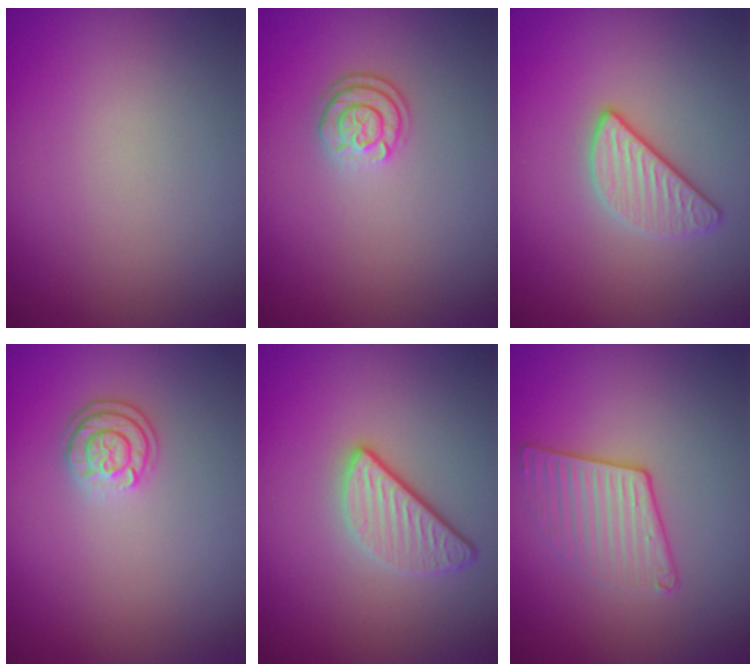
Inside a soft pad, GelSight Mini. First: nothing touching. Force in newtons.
{"total": 2.3, "press": 1.7, "slide": 1.4}
{"total": 2.5, "press": 2.4, "slide": 0.8}
{"total": 2.5, "press": 2.0, "slide": 1.5}
{"total": 3.3, "press": 2.6, "slide": 2.0}
{"total": 2.3, "press": 1.9, "slide": 1.3}